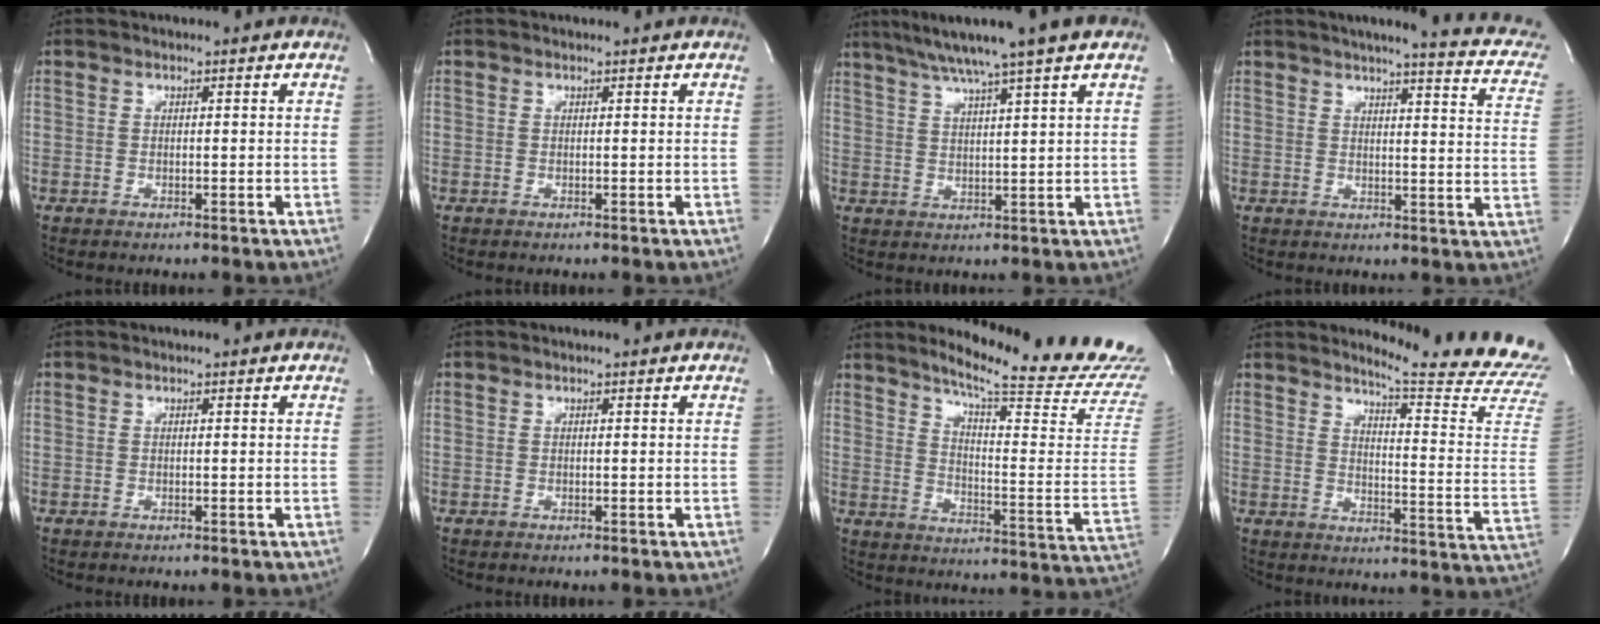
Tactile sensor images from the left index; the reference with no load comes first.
{"total": 0.0}
{"total": 9.5, "force": [7.1, -1.5, 6.1], "torque": [-0.103, 0.017, 0.106]}
{"total": 14.1, "force": [11.5, 1.8, 8.0], "torque": [-0.098, -0.024, 0.112]}
{"total": 0.0}
{"total": 0.0}
{"total": 23.2, "force": [20.7, -1.3, 10.5], "torque": [-0.160, -0.128, 0.255]}
{"total": 18.6, "force": [17.7, -1.4, 5.3], "torque": [-0.078, -0.159, 0.196]}